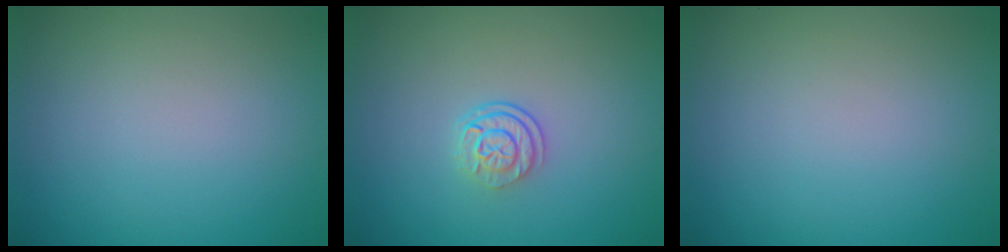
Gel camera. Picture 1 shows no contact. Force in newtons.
{"total": 2.5, "press": 1.8, "slide": 1.8}
{"total": 0.0}